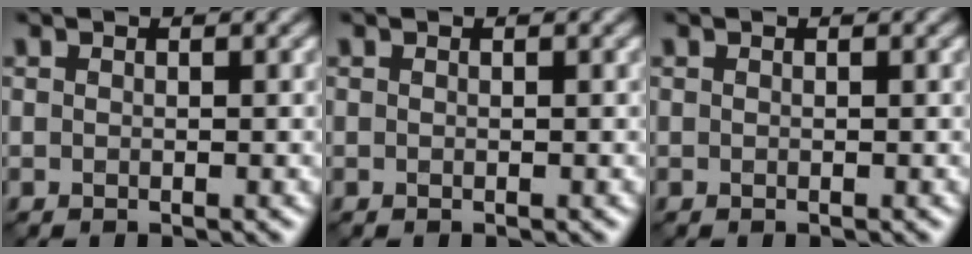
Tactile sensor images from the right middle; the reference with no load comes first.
{"total": 0.0}
{"total": 0.0}